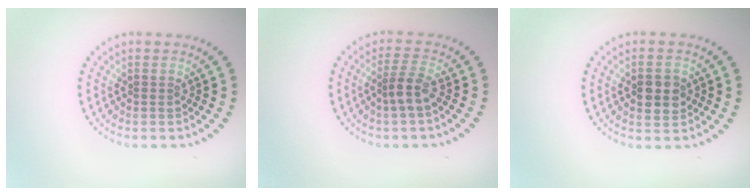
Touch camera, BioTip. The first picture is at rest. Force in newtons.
{"total": 2.3, "press": 1.7, "slide": 1.4}
{"total": 2.5, "press": 2.5, "slide": 0.1}